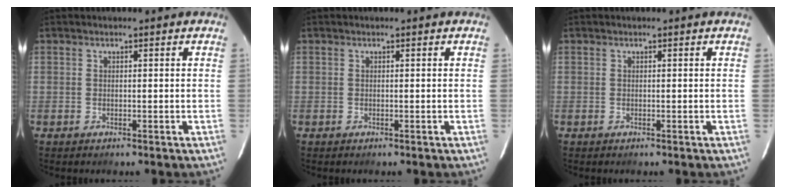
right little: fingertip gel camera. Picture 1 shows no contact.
{"total": 0.0}
{"total": 0.0}